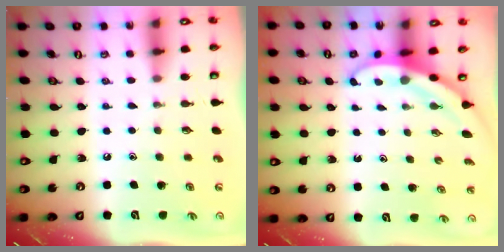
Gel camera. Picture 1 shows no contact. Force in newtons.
{"total": 3.0, "press": 3.0, "slide": 0.1}